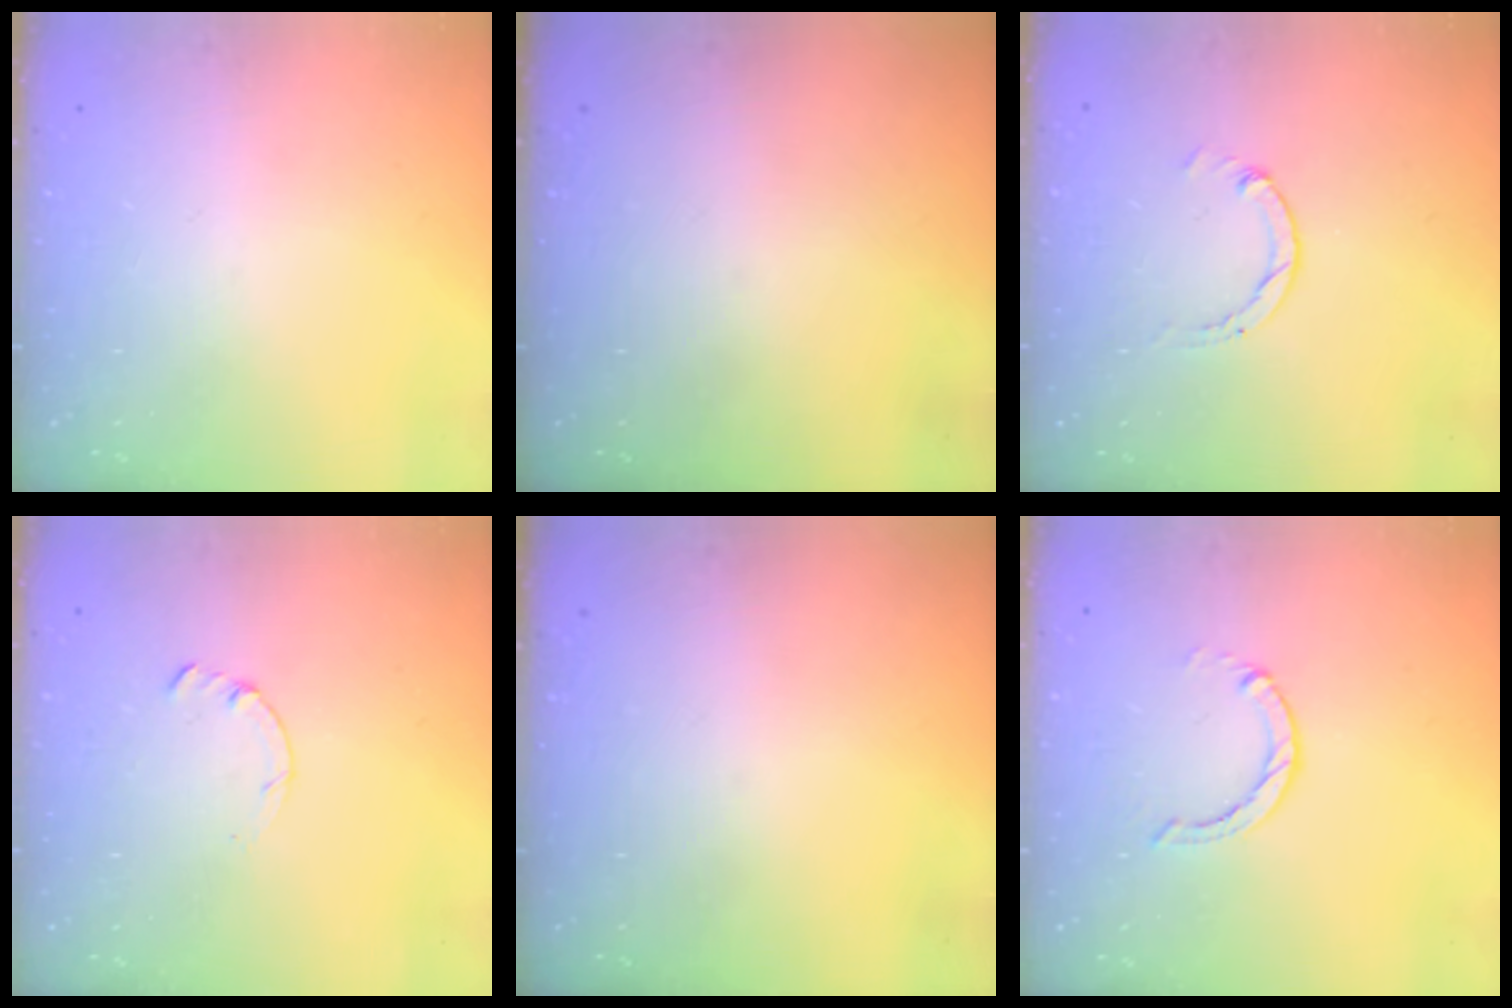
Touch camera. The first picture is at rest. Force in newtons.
{"total": 0.0}
{"total": 1.3, "press": 1.2, "slide": 0.2}
{"total": 0.0}
{"total": 0.0}
{"total": 0.0}